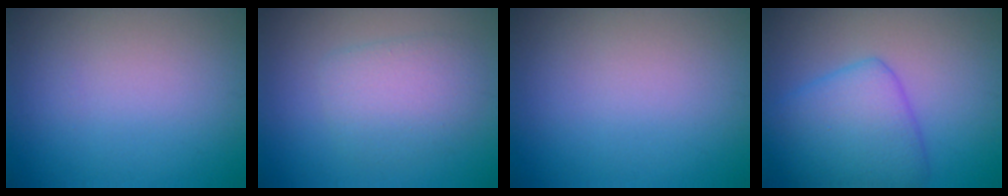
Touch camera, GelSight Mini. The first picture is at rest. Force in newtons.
{"total": 3.6, "press": 3.6, "slide": 0.2}
{"total": 0.0}
{"total": 5.8, "press": 5.8, "slide": 0.4}